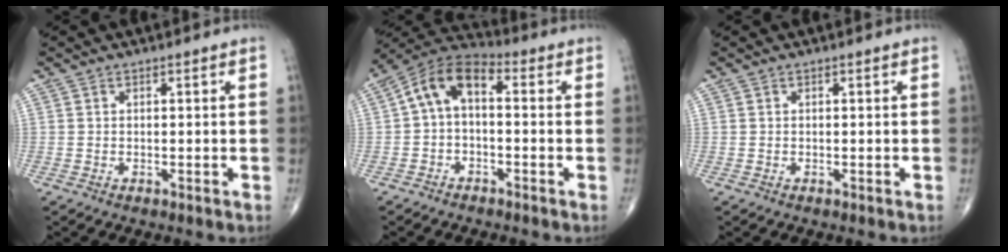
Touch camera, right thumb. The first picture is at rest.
{"total": 9.0, "force": [0.3, 5.1, 7.5], "torque": [-0.127, 0.036, -0.011]}
{"total": 0.0}